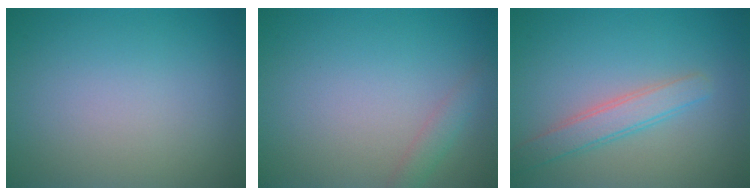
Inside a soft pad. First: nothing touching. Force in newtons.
{"total": 1.4, "press": 1.4, "slide": 0.0}
{"total": 2.7, "press": 2.7, "slide": 0.1}